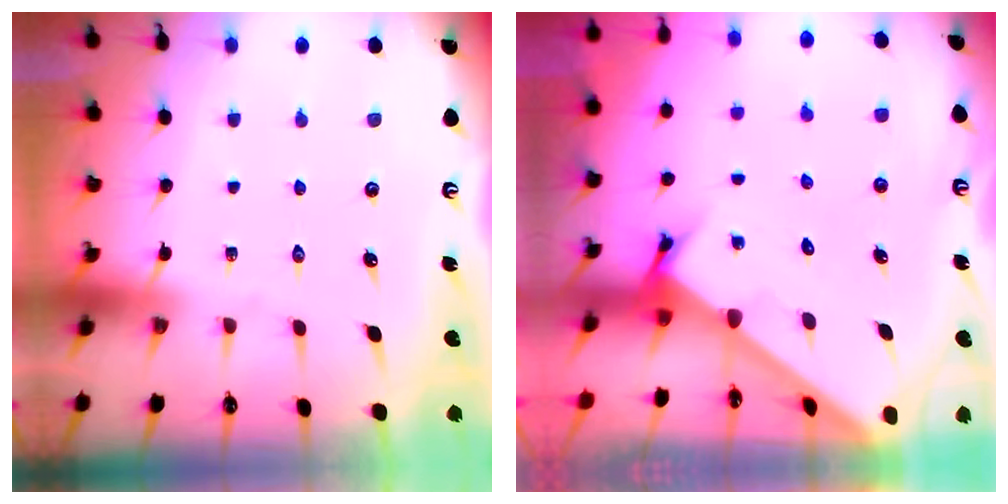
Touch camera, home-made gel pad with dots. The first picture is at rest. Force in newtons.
{"total": 2.4, "press": 2.4, "slide": 0.2}